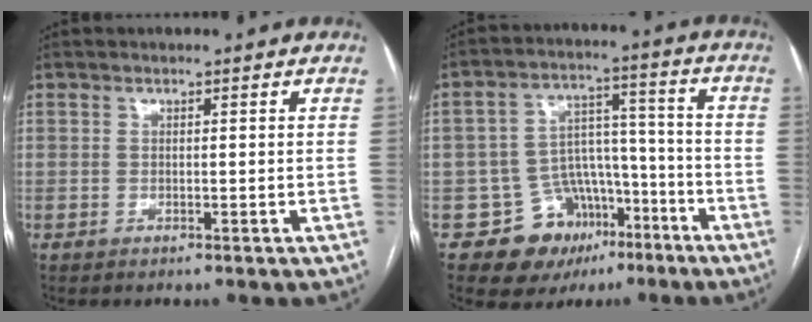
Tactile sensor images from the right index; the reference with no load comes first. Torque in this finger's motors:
{"motor_torque": [-0.01, -0.41, -0.63, -0.21]}